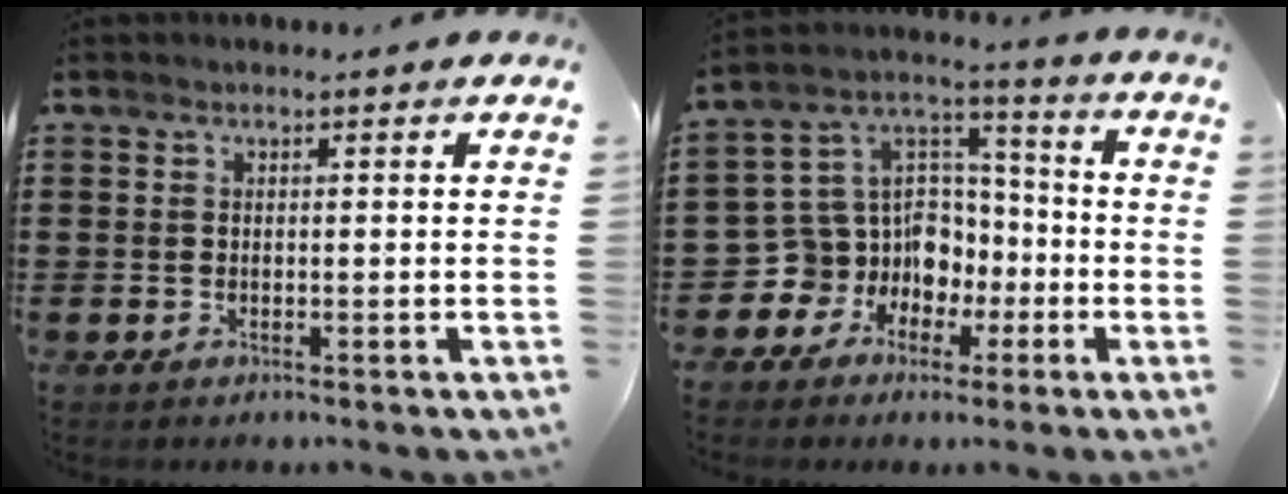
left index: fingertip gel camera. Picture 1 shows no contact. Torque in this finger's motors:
{"motor_torque": [1.11, 0.81, 0.30, 0.04]}